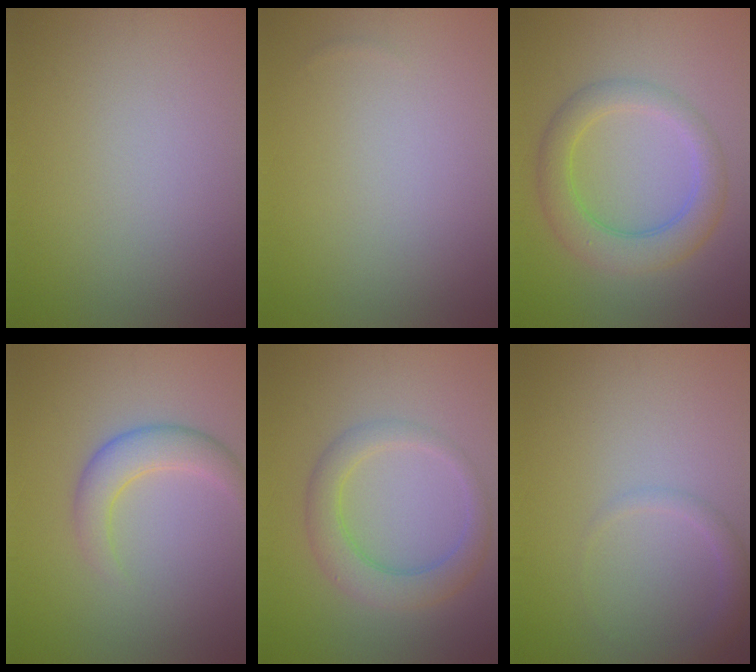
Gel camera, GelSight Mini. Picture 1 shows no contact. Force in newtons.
{"total": 0.0}
{"total": 4.8, "press": 4.8, "slide": 0.1}
{"total": 3.2, "press": 3.2, "slide": 0.1}
{"total": 3.9, "press": 3.9, "slide": 0.1}
{"total": 1.5, "press": 1.5, "slide": 0.1}